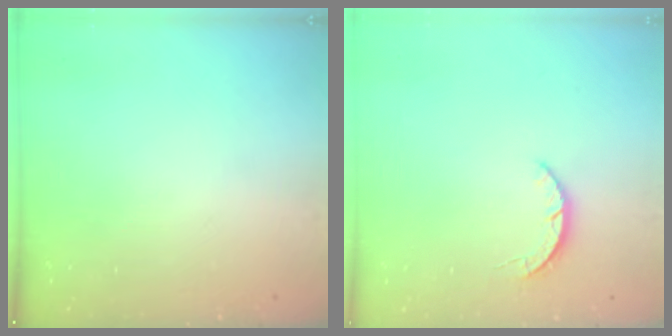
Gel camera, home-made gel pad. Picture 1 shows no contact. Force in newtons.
{"total": 2.2, "press": 2.2, "slide": 0.4}